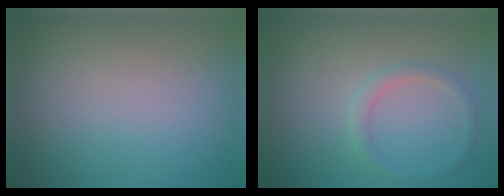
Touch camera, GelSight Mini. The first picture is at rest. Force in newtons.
{"total": 1.3, "press": 1.3, "slide": 0.1}